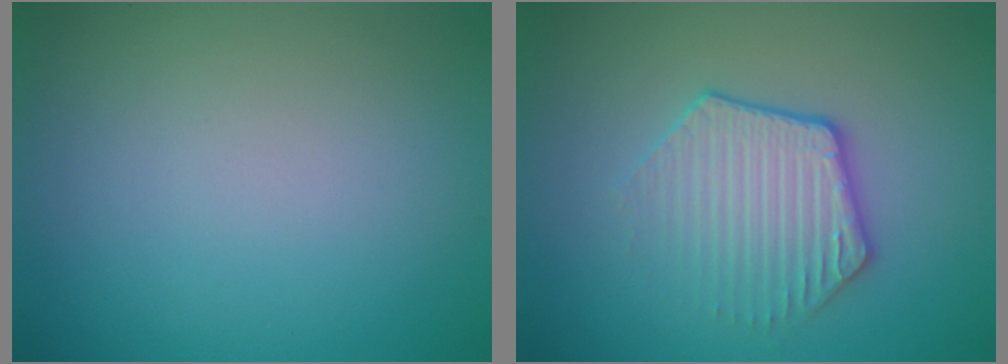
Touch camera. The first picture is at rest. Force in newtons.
{"total": 3.5, "press": 3.1, "slide": 1.7}